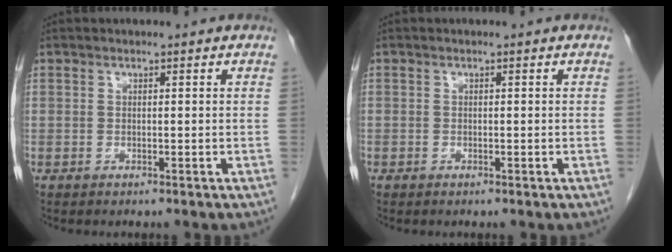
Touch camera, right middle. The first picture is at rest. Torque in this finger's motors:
{"motor_torque": [-0.02, -0.38, 0.02, -0.06]}